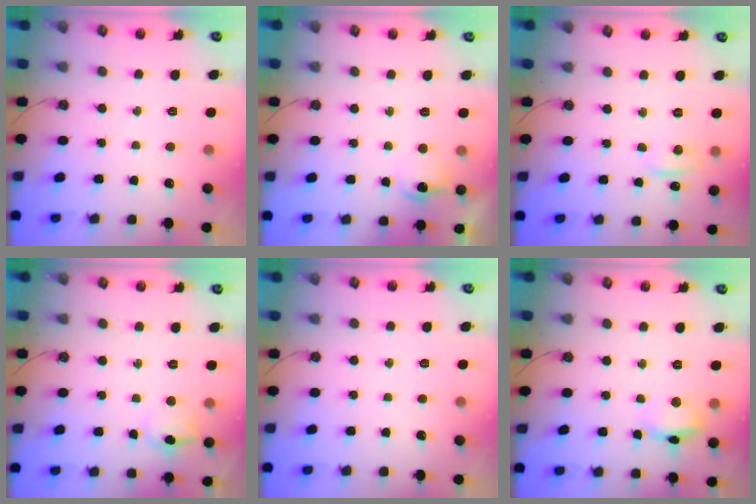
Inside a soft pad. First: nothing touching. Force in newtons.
{"total": 7.3, "press": 7.2, "slide": 0.8}
{"total": 3.1, "press": 3.0, "slide": 0.5}
{"total": 6.9, "press": 6.7, "slide": 1.2}
{"total": 0.0}
{"total": 8.1, "press": 8.0, "slide": 0.9}